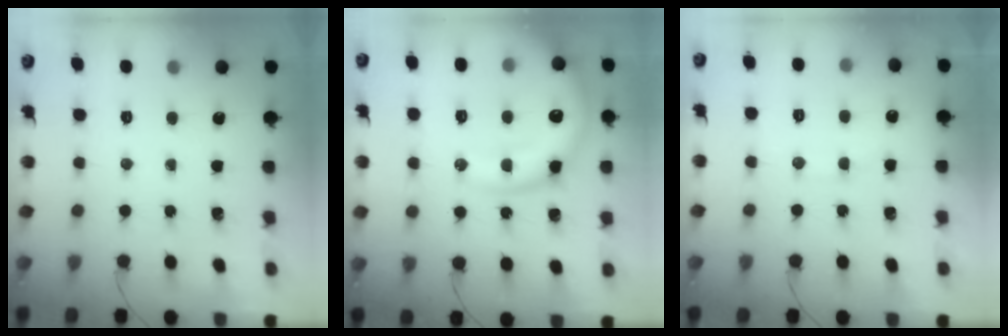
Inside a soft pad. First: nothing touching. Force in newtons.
{"total": 15.4, "press": 15.1, "slide": 2.5}
{"total": 8.6, "press": 8.5, "slide": 0.9}